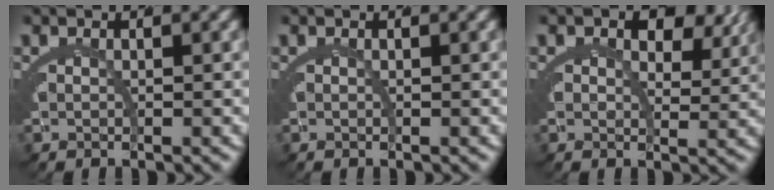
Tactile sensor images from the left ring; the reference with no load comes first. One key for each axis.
{"total": 0.0}
{"total": 4.2, "fx": 1.5, "fy": 3.0, "fz": 2.5, "tx": -0.037, "ty": -0.017, "tz": 0.022}